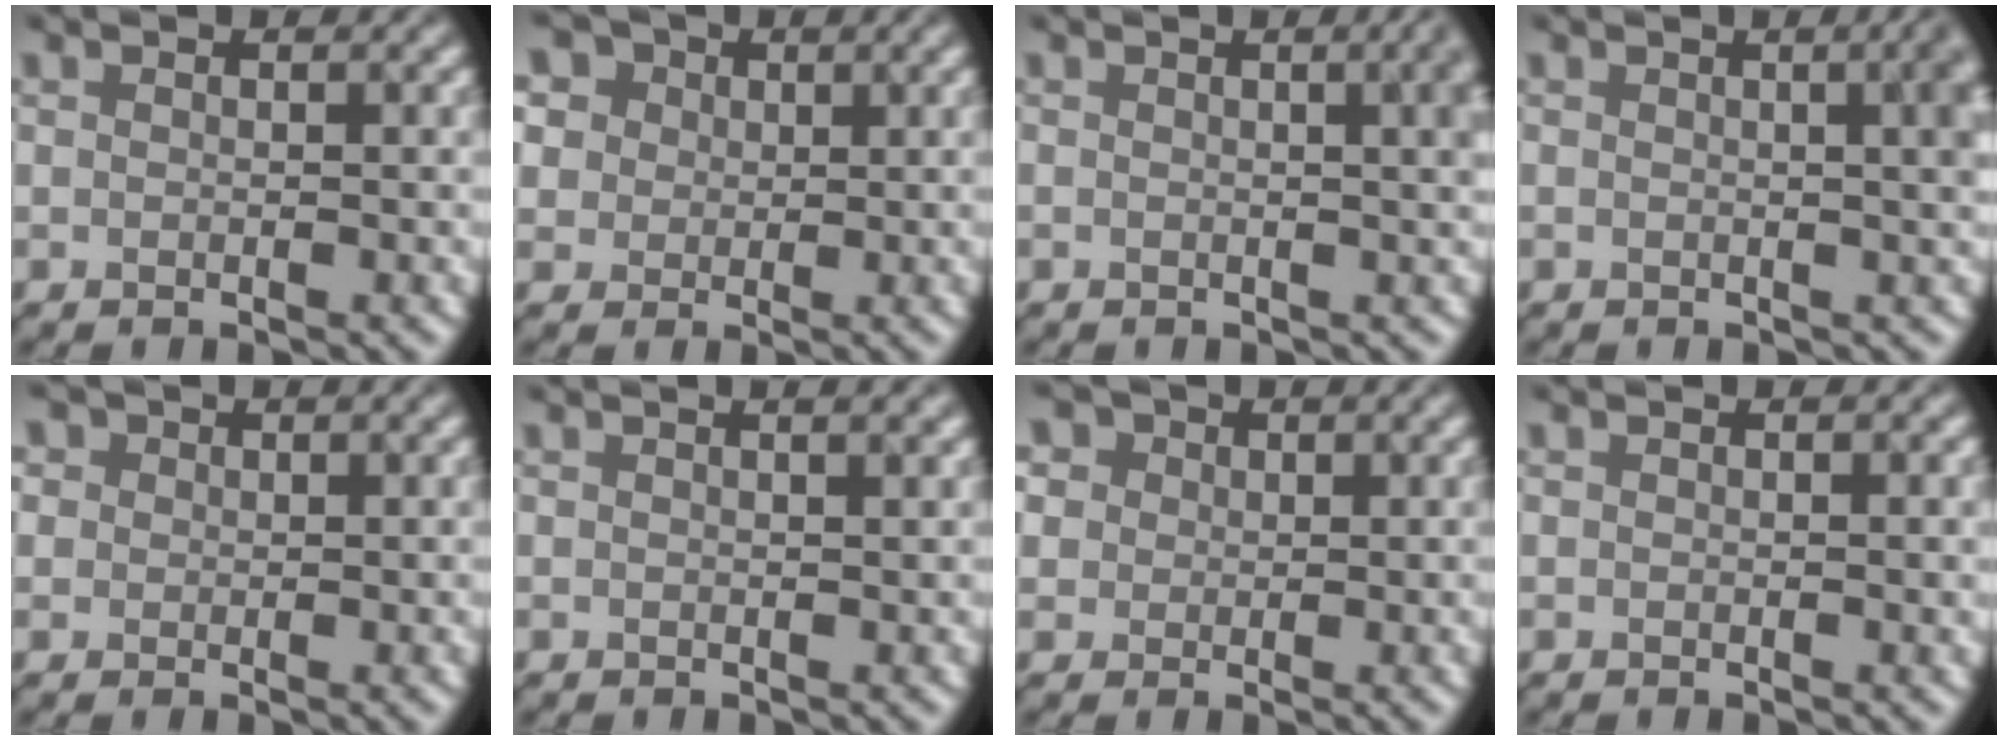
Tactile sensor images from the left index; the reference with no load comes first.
{"total": 9.7, "force": [5.1, 6.9, 4.5], "torque": [-0.101, 0.030, 0.059]}
{"total": 5.7, "force": [1.0, 2.5, 5.1], "torque": [-0.017, 0.029, -0.006]}
{"total": 6.3, "force": [1.0, 2.7, 5.6], "torque": [-0.014, 0.032, -0.004]}
{"total": 2.7, "force": [1.5, 2.1, 1.0], "torque": [-0.025, 0.011, 0.010]}
{"total": 2.9, "force": [1.8, 1.2, 2.0], "torque": [-0.003, 0.013, -0.006]}
{"total": 7.6, "force": [3.9, 5.4, 3.5], "torque": [-0.083, 0.023, 0.045]}
{"total": 1.2, "force": [0.5, 0.3, 1.1], "torque": [-0.009, 0.004, 0.006]}